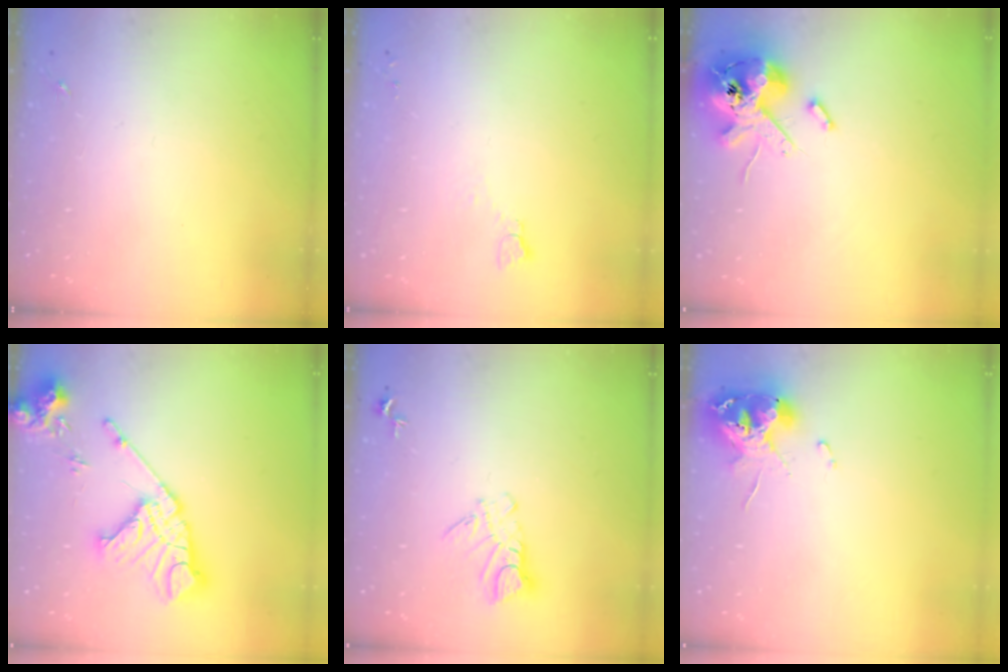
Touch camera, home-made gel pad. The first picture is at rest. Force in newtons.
{"total": 2.7, "press": 2.7, "slide": 0.3}
{"total": 14.9, "press": 14.7, "slide": 2.3}
{"total": 19.0, "press": 18.8, "slide": 2.3}
{"total": 8.0, "press": 8.0, "slide": 0.7}
{"total": 11.1, "press": 11.0, "slide": 1.2}